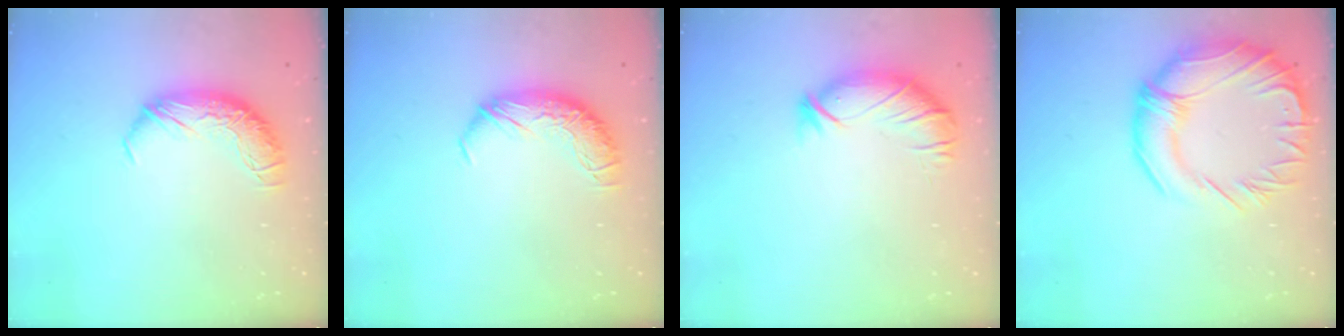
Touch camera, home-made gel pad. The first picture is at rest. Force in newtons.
{"total": 0.0}
{"total": 3.0, "press": 2.5, "slide": 1.7}
{"total": 14.1, "press": 13.6, "slide": 3.9}